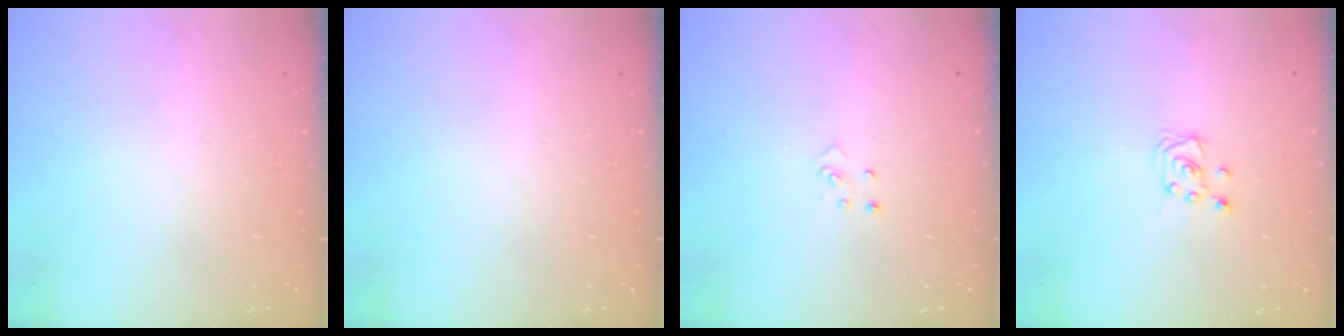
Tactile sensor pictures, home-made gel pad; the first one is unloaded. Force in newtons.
{"total": 0.0}
{"total": 3.4, "press": 3.4, "slide": 0.3}
{"total": 4.3, "press": 4.3, "slide": 0.3}